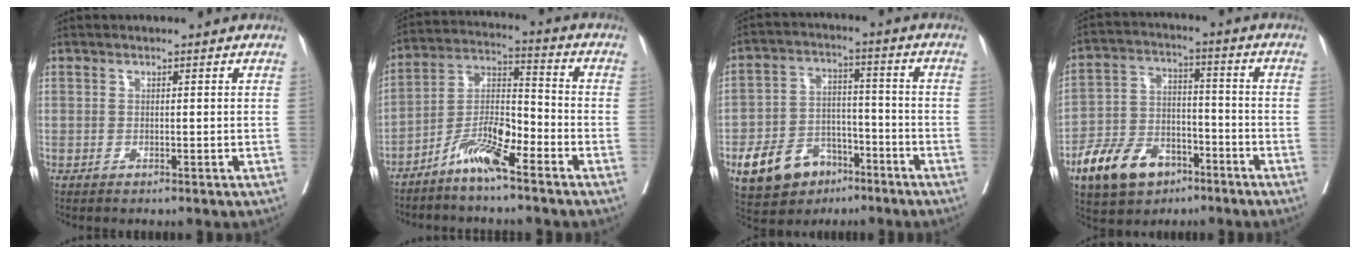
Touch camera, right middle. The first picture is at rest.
{"total": 8.4, "force": [-5.8, 1.2, 6.0], "torque": [-0.123, -0.001, -0.115]}
{"total": 11.3, "force": [-6.5, 7.4, 5.6], "torque": [-0.105, 0.010, -0.105]}
{"total": 11.6, "force": [-7.0, 7.0, 6.1], "torque": [-0.121, 0.008, -0.120]}